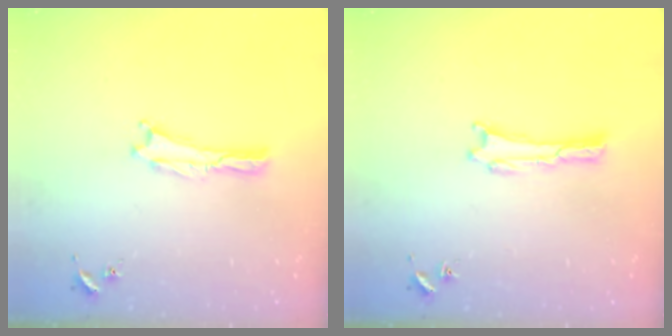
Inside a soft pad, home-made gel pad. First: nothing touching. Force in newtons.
{"total": 0.0}